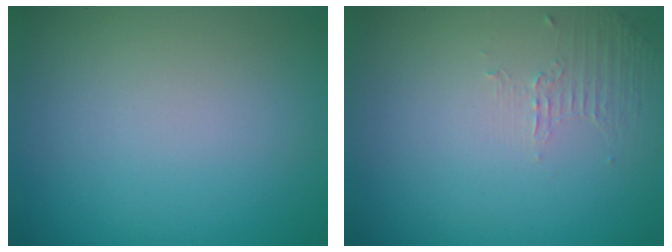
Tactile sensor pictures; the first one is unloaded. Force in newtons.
{"total": 1.1, "press": 0.2, "slide": 1.0}